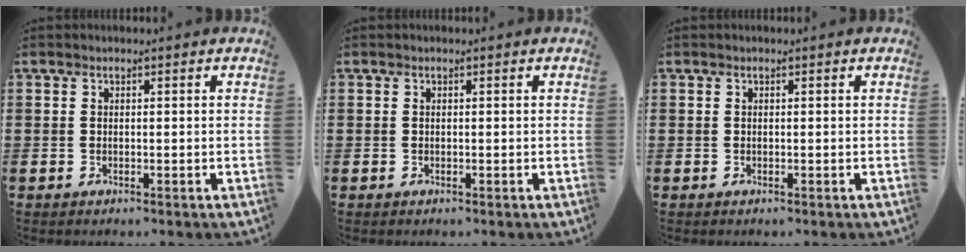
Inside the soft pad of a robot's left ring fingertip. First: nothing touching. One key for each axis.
{"total": 0.0}
{"total": 0.0}